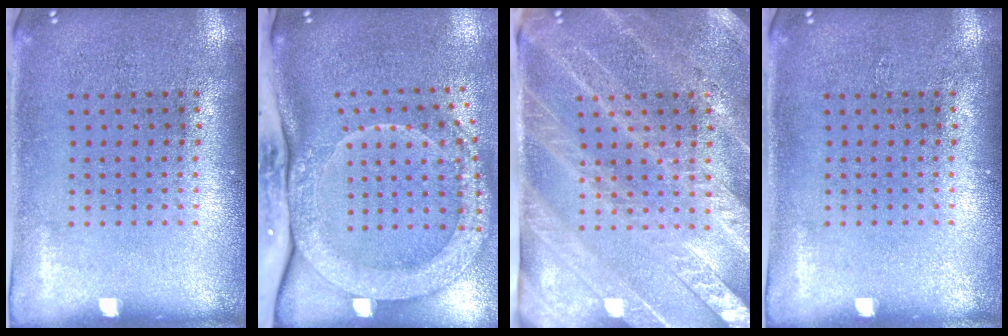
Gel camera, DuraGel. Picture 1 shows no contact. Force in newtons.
{"total": 3.1, "press": 2.3, "slide": 2.1}
{"total": 3.6, "press": 3.2, "slide": 1.6}
{"total": 0.0}